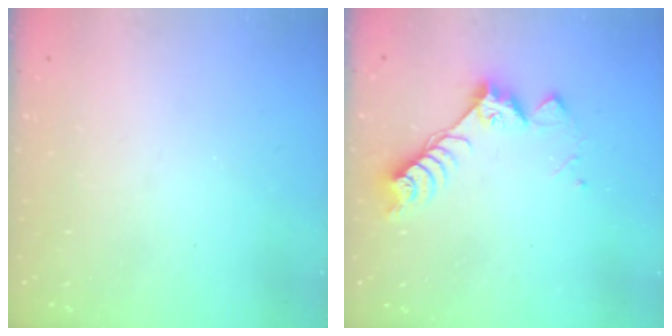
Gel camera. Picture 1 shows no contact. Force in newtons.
{"total": 9.8, "press": 9.7, "slide": 1.1}